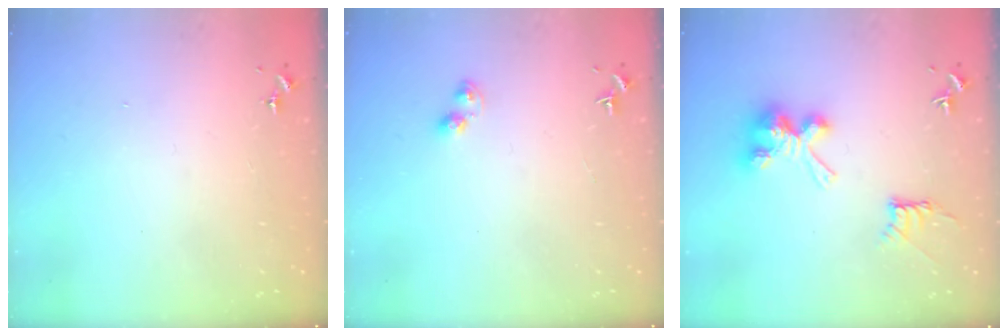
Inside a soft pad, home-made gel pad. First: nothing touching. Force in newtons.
{"total": 3.6, "press": 3.6, "slide": 0.5}
{"total": 11.3, "press": 11.3, "slide": 0.4}